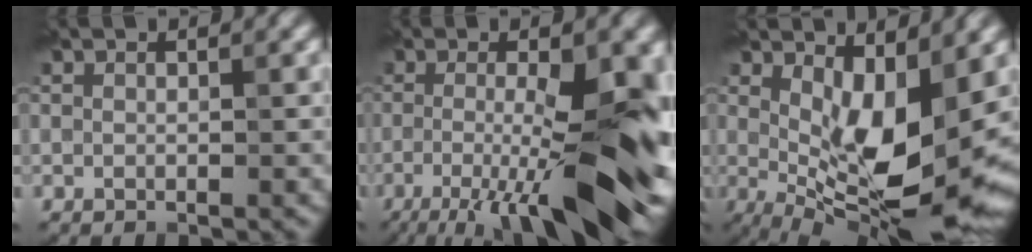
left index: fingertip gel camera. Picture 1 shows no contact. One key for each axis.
{"total": 14.5, "fx": -3.9, "fy": 3.4, "fz": 13.6, "tx": -0.196, "ty": 0.006, "tz": -0.056}
{"total": 11.5, "fx": 0.3, "fy": 4.7, "fz": 10.5, "tx": -0.156, "ty": -0.016, "tz": 0.012}